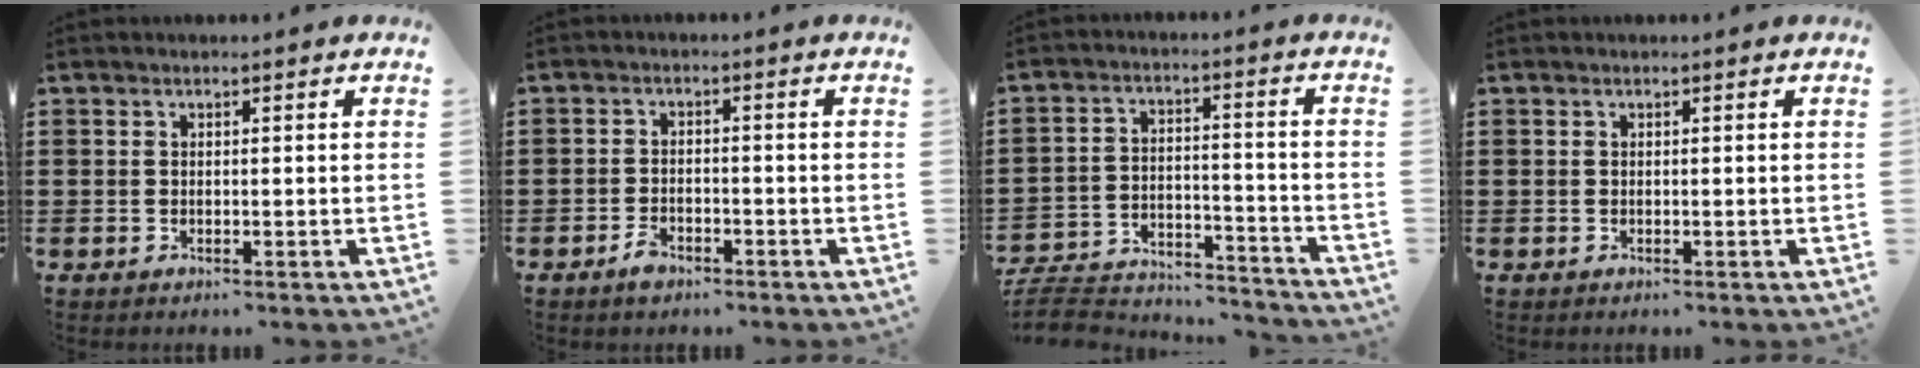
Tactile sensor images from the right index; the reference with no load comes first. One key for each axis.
{"total": 2.2, "fx": -1.6, "fy": 1.1, "fz": 0.9, "tx": -0.019, "ty": 0.004, "tz": -0.032}
{"total": 7.2, "fx": -6.8, "fy": 1.2, "fz": 1.9, "tx": -0.050, "ty": 0.002, "tz": -0.138}
{"total": 0.0}